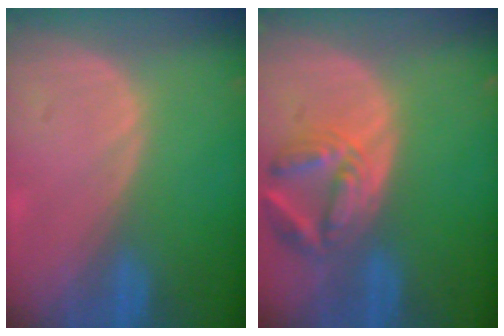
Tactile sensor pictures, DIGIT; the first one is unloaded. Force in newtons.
{"total": 7.0, "press": 6.4, "slide": 2.8}